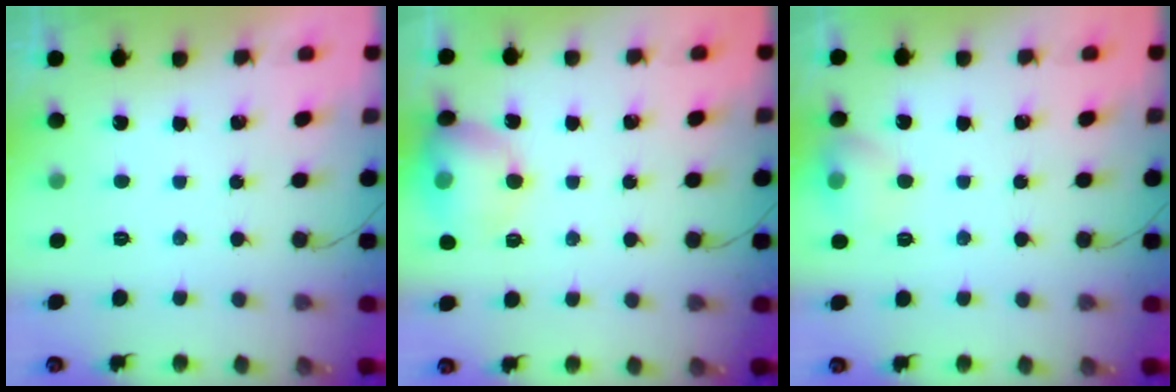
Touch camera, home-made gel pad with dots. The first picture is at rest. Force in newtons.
{"total": 12.6, "press": 12.3, "slide": 2.5}
{"total": 8.5, "press": 8.3, "slide": 1.5}